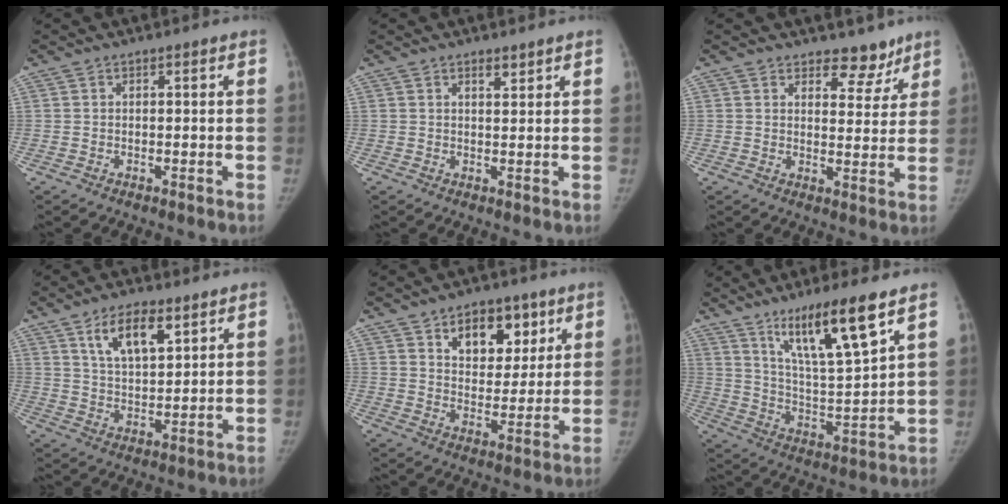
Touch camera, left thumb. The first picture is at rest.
{"total": 1.8, "force": [1.4, 0.6, 0.9], "torque": [-0.008, -0.010, 0.023]}
{"total": 6.0, "force": [4.7, 3.4, 1.6], "torque": [0.019, -0.030, 0.064]}
{"total": 9.7, "force": [5.3, 4.3, 6.9], "torque": [-0.104, -0.027, 0.100]}
{"total": 11.6, "force": [6.0, 7.2, 6.8], "torque": [-0.056, -0.030, 0.094]}
{"total": 15.6, "force": [9.6, 2.2, 12.0], "torque": [-0.202, -0.057, 0.180]}